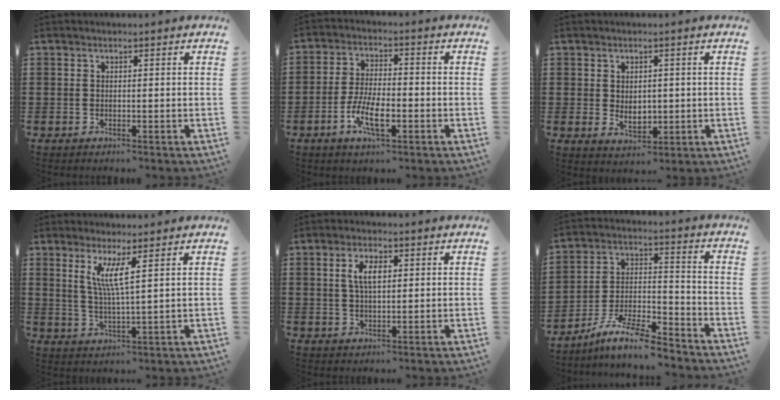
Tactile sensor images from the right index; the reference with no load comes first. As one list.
[{"total": 7.3, "force": [-3.0, 2.7, 6.1], "torque": [-0.139, -0.010, -0.060]}, {"total": 3.0, "force": [0.2, 2.1, 2.2], "torque": [-0.028, 0.001, 0.000]}, {"total": 4.7, "force": [2.2, -0.1, 4.2], "torque": [-0.090, -0.003, 0.035]}, {"total": 4.0, "force": [1.0, 1.7, 3.5], "torque": [-0.074, 0.009, 0.015]}, {"total": 8.6, "force": [-7.5, 0.8, 4.0], "torque": [-0.081, 0.008, -0.146]}]